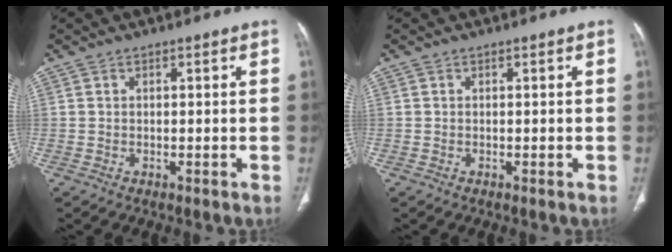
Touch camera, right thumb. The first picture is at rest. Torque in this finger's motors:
{"motor_torque": [-0.09, -0.02, 0.28, 0.07, -0.04]}